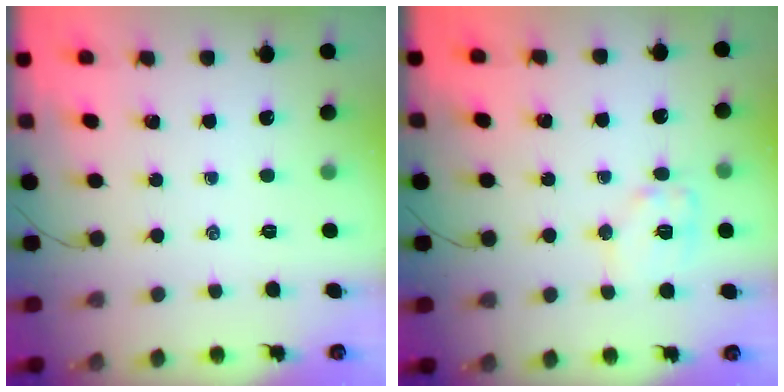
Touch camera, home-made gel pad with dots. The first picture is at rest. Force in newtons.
{"total": 9.2, "press": 9.2, "slide": 0.9}